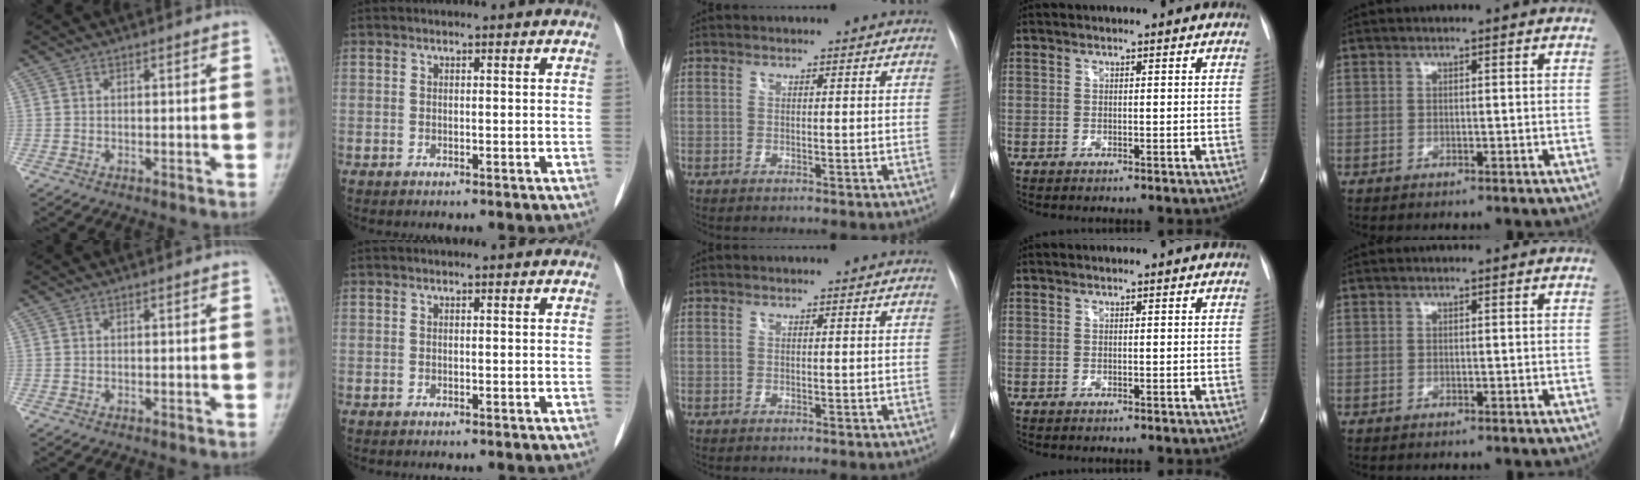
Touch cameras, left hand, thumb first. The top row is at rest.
{}